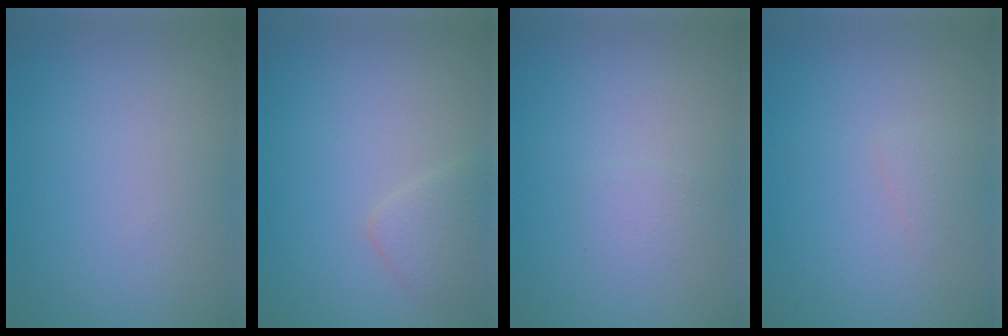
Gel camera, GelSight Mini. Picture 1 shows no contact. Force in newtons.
{"total": 2.0, "press": 2.0, "slide": 0.0}
{"total": 1.0, "press": 1.0, "slide": 0.1}
{"total": 0.7, "press": 0.7, "slide": 0.0}